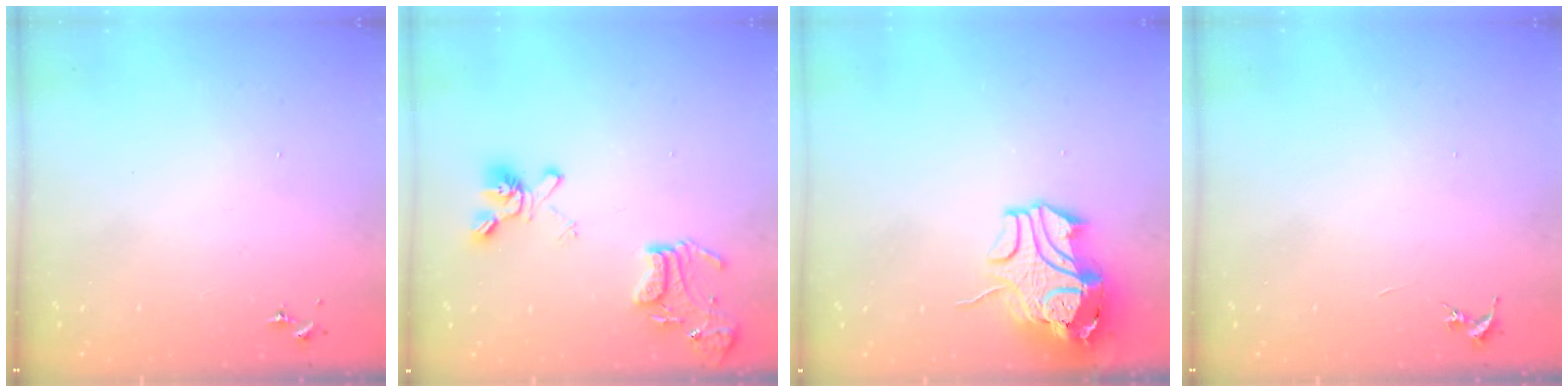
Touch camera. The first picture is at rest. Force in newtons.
{"total": 15.8, "press": 15.7, "slide": 1.9}
{"total": 13.3, "press": 13.1, "slide": 2.0}
{"total": 0.0}